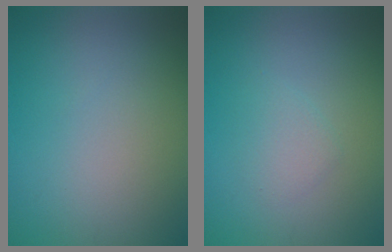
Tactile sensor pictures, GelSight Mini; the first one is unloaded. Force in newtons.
{"total": 1.4, "press": 1.4, "slide": 0.1}